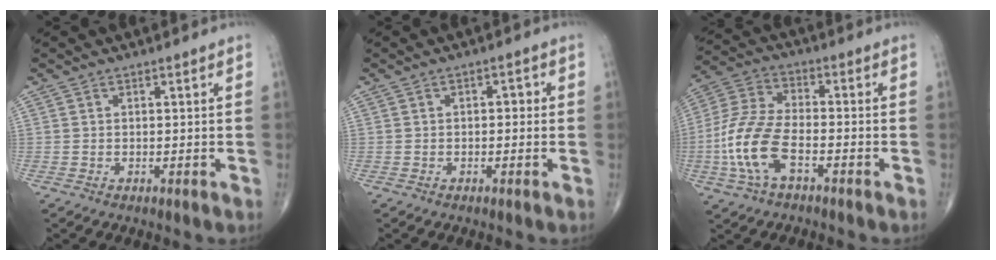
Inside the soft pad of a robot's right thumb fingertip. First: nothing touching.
{"total": 1.9, "force": [0.1, 1.1, 1.6], "torque": [-0.013, 0.008, -0.005]}
{"total": 12.6, "force": [-4.2, 5.9, 10.2], "torque": [-0.229, 0.025, -0.086]}